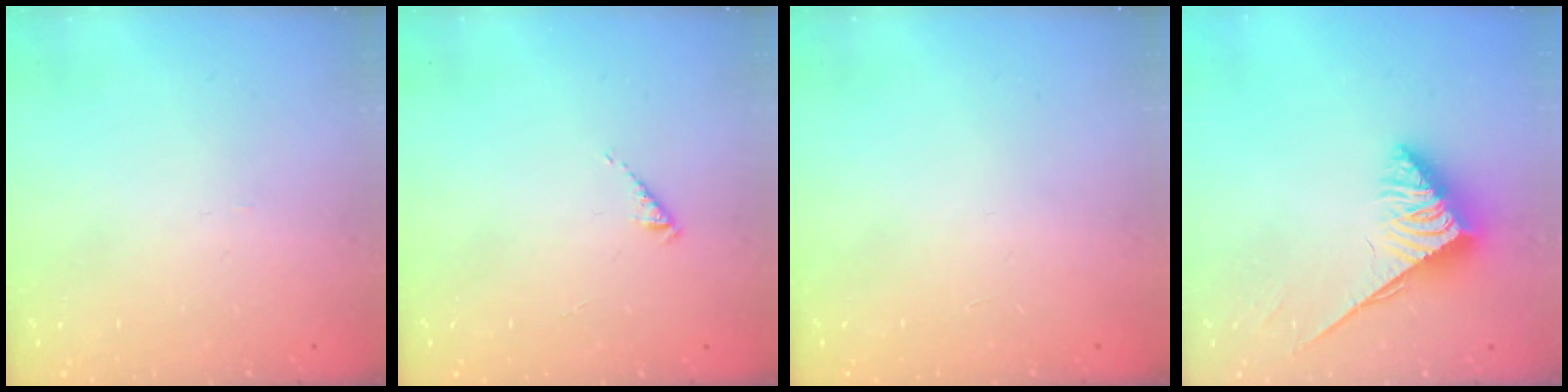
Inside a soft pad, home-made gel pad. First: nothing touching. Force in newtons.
{"total": 1.6, "press": 1.6, "slide": 0.3}
{"total": 0.0}
{"total": 3.7, "press": 3.6, "slide": 0.6}